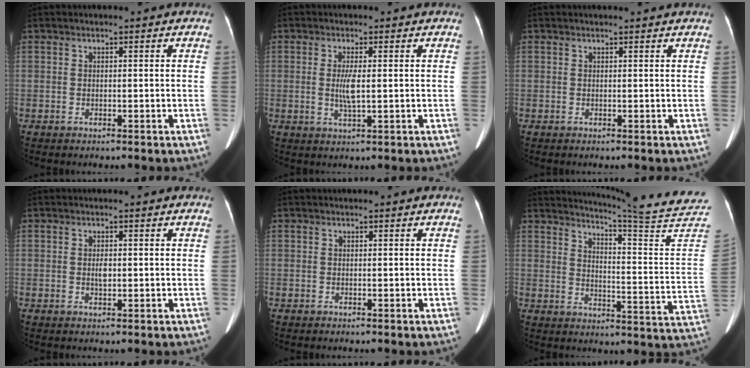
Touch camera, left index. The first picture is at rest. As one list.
[{"total": 3.2, "force": [0.1, 0.5, 3.2], "torque": [-0.067, -0.005, 0.004]}, {"total": 1.7, "force": [1.7, -0.1, 0.4], "torque": [-0.011, 0.007, 0.019]}, {"total": 1.3, "force": [0.0, 0.5, 1.2], "torque": [-0.023, 0.000, 0.004]}, {"total": 0.0}, {"total": 20.8, "force": [19.5, -3.4, 6.3], "torque": [-0.108, -0.146, 0.232]}]